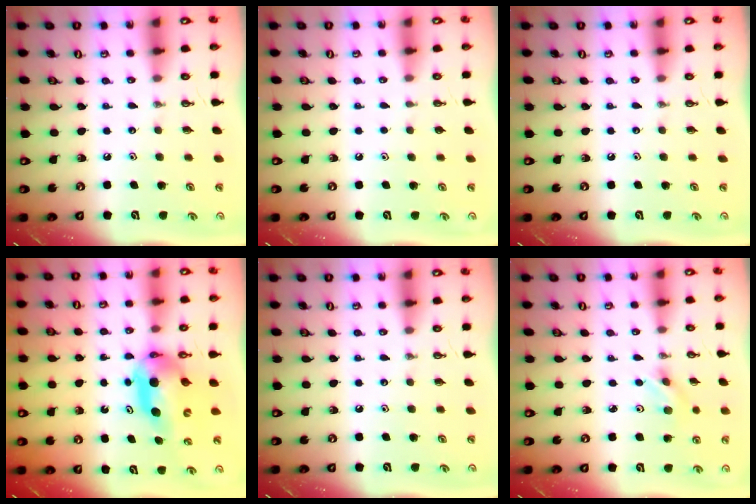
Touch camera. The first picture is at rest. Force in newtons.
{"total": 0.9, "press": 0.1, "slide": 0.9}
{"total": 0.0}
{"total": 8.1, "press": 8.0, "slide": 1.0}
{"total": 0.0}
{"total": 2.6, "press": 2.4, "slide": 0.8}